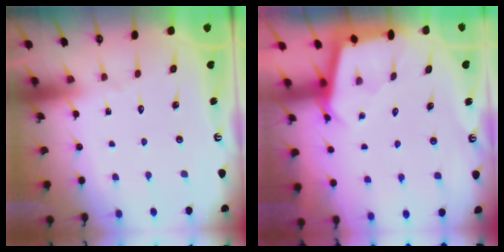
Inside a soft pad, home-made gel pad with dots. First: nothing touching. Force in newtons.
{"total": 2.5, "press": 2.5, "slide": 0.4}